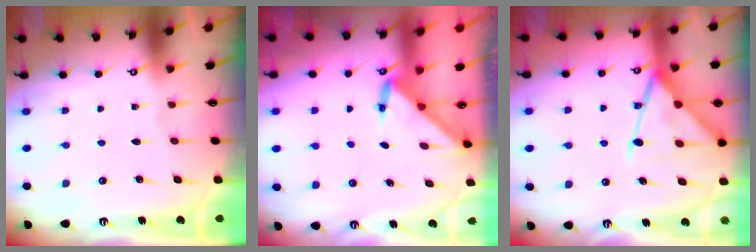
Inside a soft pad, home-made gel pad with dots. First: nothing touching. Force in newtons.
{"total": 3.2, "press": 3.2, "slide": 0.2}
{"total": 14.9, "press": 14.9, "slide": 1.2}